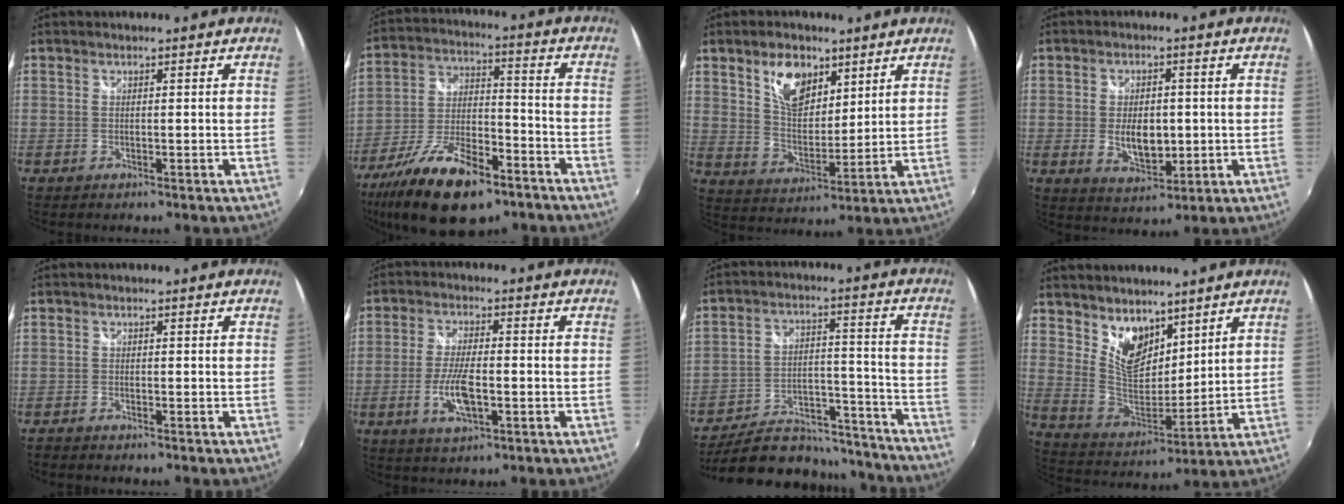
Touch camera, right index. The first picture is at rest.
{"total": 19.8, "force": [-12.5, 8.0, 13.0], "torque": [-0.257, -0.030, -0.214]}
{"total": 10.0, "force": [5.6, 5.6, 6.1], "torque": [-0.099, 0.008, 0.106]}
{"total": 7.4, "force": [-0.6, 4.3, 5.9], "torque": [-0.107, -0.007, -0.003]}
{"total": 1.8, "force": [-1.6, 0.5, 0.6], "torque": [-0.018, -0.008, -0.032]}
{"total": 7.6, "force": [-2.2, 2.7, 6.8], "torque": [-0.139, -0.006, -0.041]}
{"total": 21.7, "force": [-17.9, 9.3, 7.9], "torque": [-0.150, 0.034, -0.233]}
{"total": 10.6, "force": [7.2, 5.8, 5.2], "torque": [-0.087, -0.003, 0.143]}